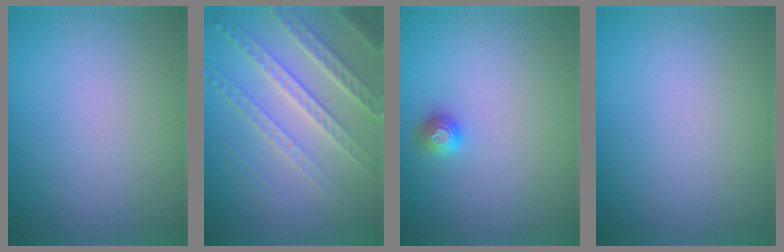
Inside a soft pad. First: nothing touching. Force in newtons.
{"total": 6.0, "press": 4.6, "slide": 3.8}
{"total": 1.1, "press": 1.1, "slide": 0.2}
{"total": 0.0}